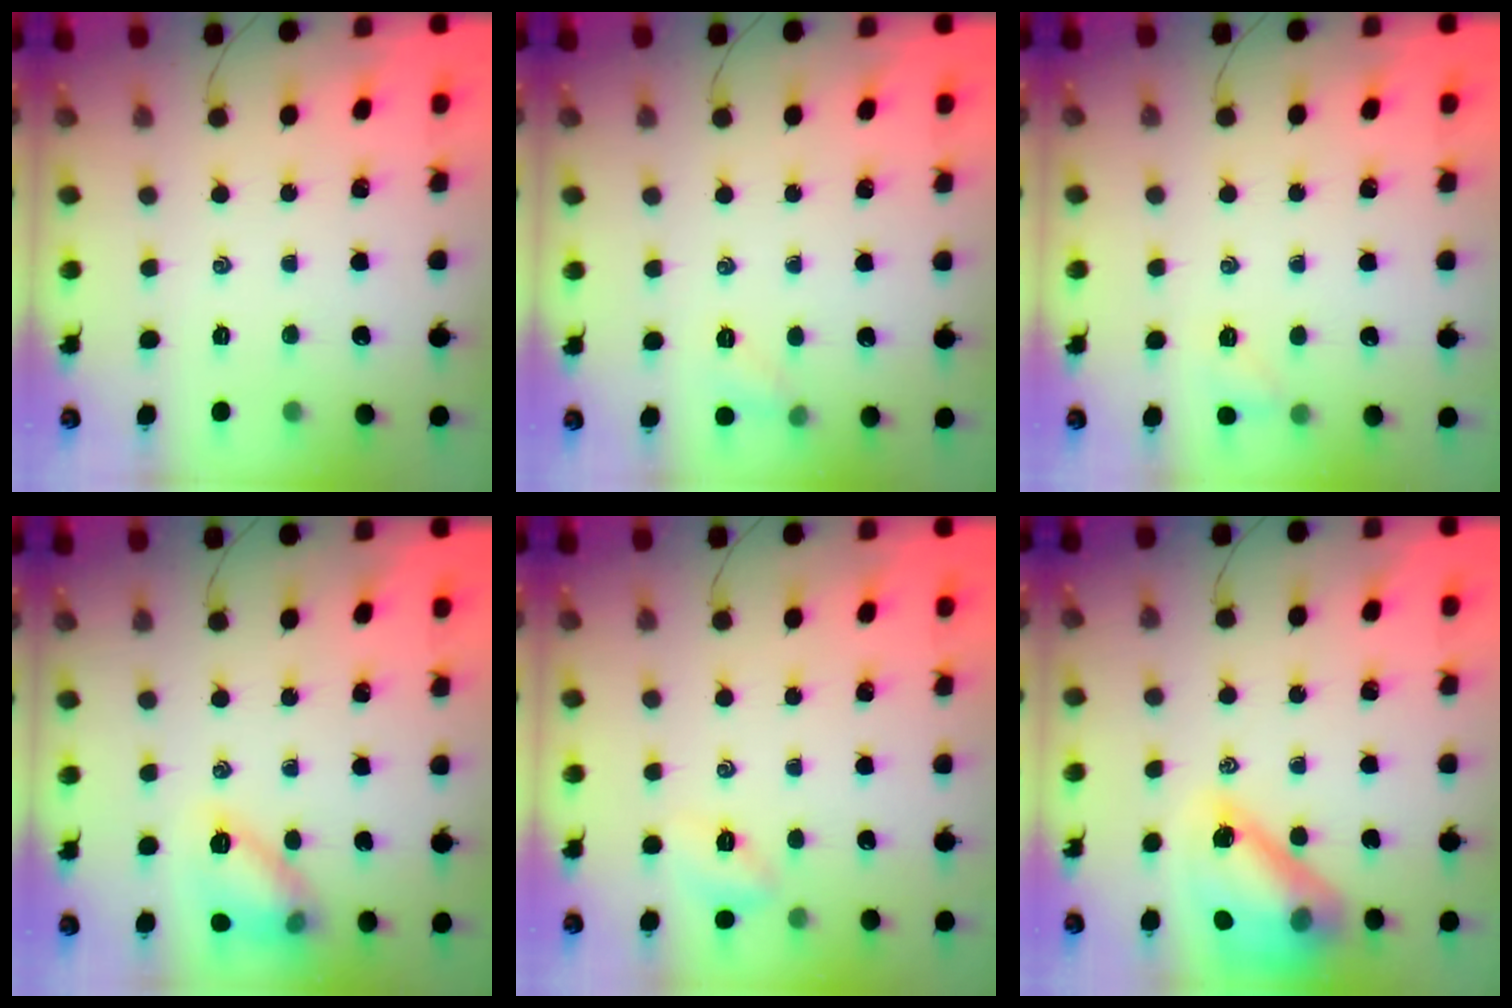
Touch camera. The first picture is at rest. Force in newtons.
{"total": 5.3, "press": 5.0, "slide": 1.7}
{"total": 5.6, "press": 5.6, "slide": 1.0}
{"total": 12.3, "press": 12.3, "slide": 0.3}
{"total": 6.1, "press": 6.0, "slide": 1.2}
{"total": 14.7, "press": 14.0, "slide": 4.3}